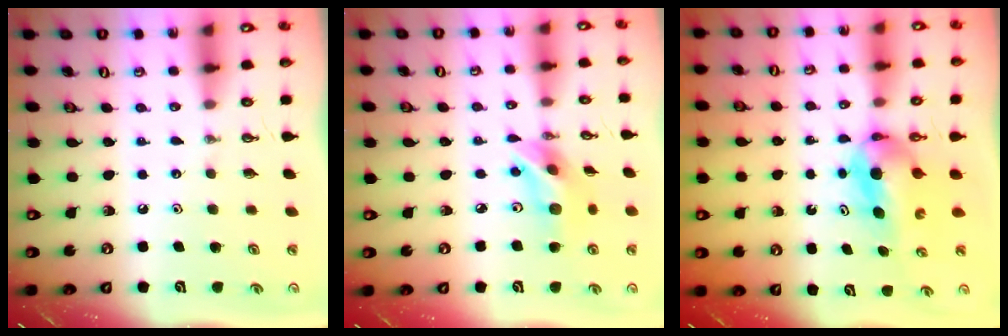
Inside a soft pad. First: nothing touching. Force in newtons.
{"total": 13.4, "press": 13.0, "slide": 3.3}
{"total": 5.8, "press": 4.9, "slide": 3.1}